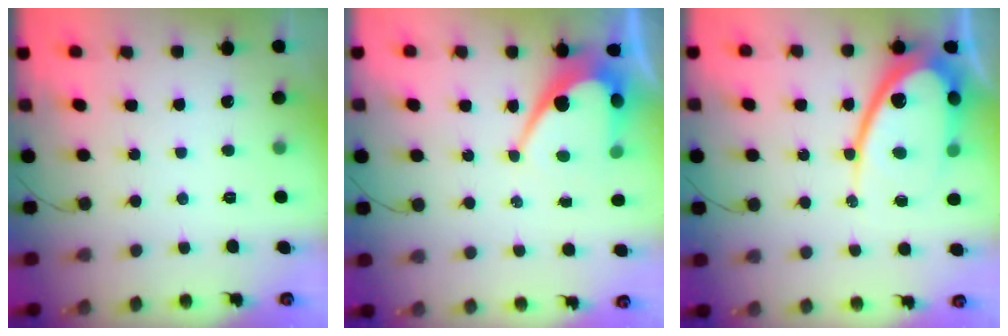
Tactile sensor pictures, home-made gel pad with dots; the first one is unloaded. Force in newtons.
{"total": 10.5, "press": 10.5, "slide": 0.9}
{"total": 18.8, "press": 18.7, "slide": 1.7}